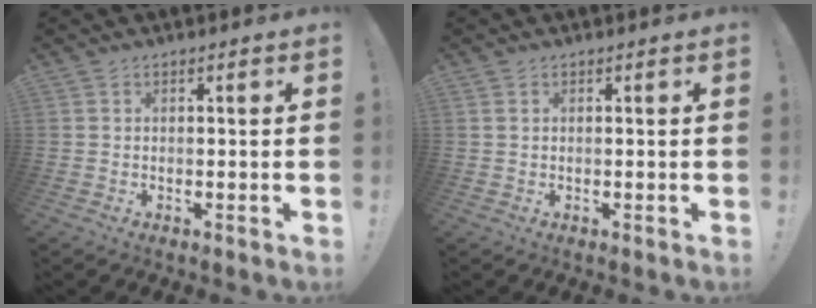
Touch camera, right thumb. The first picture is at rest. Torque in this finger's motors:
{"motor_torque": [0.05, -0.12, -0.07, -0.07, -0.01]}